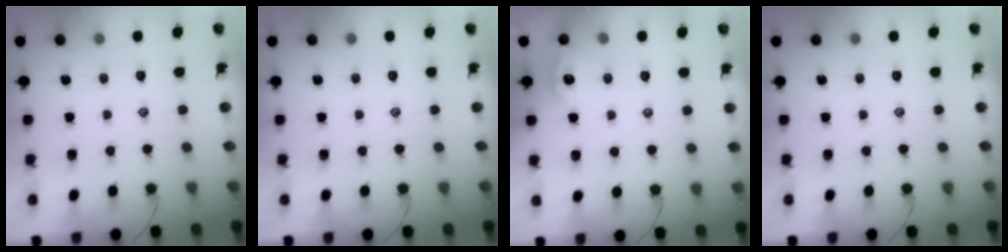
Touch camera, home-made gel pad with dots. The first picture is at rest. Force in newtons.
{"total": 0.0}
{"total": 0.0}
{"total": 0.0}